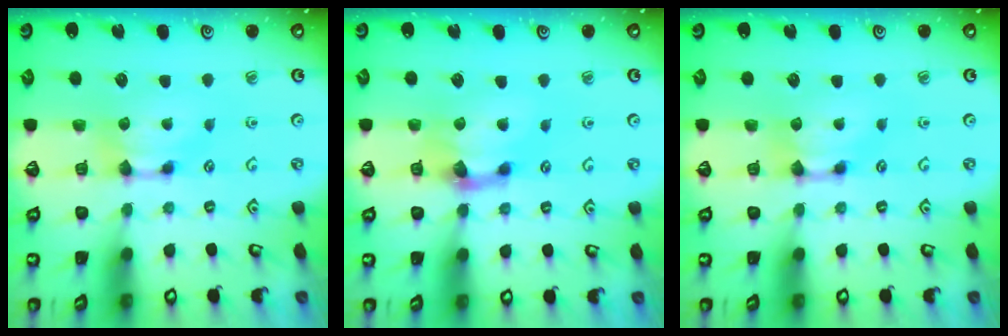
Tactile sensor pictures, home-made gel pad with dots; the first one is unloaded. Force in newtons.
{"total": 2.3, "press": 1.4, "slide": 1.8}
{"total": 0.6, "press": 0.0, "slide": 0.6}